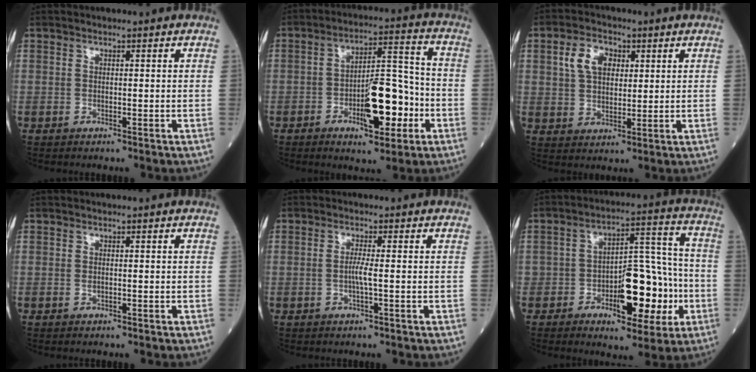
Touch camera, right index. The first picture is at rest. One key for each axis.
{"total": 11.3, "fx": -3.8, "fy": 3.6, "fz": 10.0, "tx": -0.164, "ty": 0.015, "tz": -0.053}
{"total": 6.4, "fx": 2.3, "fy": 4.0, "fz": 4.4, "tx": -0.095, "ty": 0.017, "tz": 0.048}
{"total": 0.0}
{"total": 2.0, "fx": -0.3, "fy": -0.2, "fz": 2.0, "tx": -0.041, "ty": -0.001, "tz": -0.005}
{"total": 13.3, "fx": -3.9, "fy": 5.5, "fz": 11.4, "tx": -0.170, "ty": 0.023, "tz": -0.051}